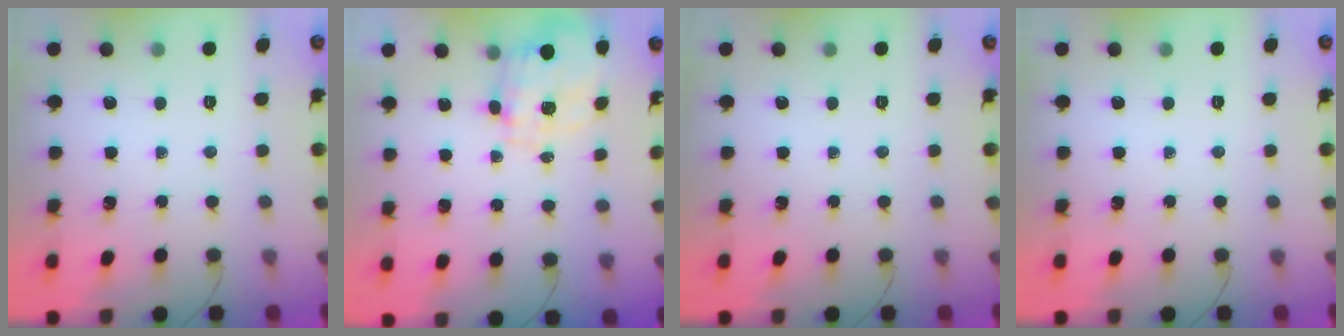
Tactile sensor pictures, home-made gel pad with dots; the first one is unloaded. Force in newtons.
{"total": 2.9, "press": 2.7, "slide": 1.1}
{"total": 0.0}
{"total": 0.0}